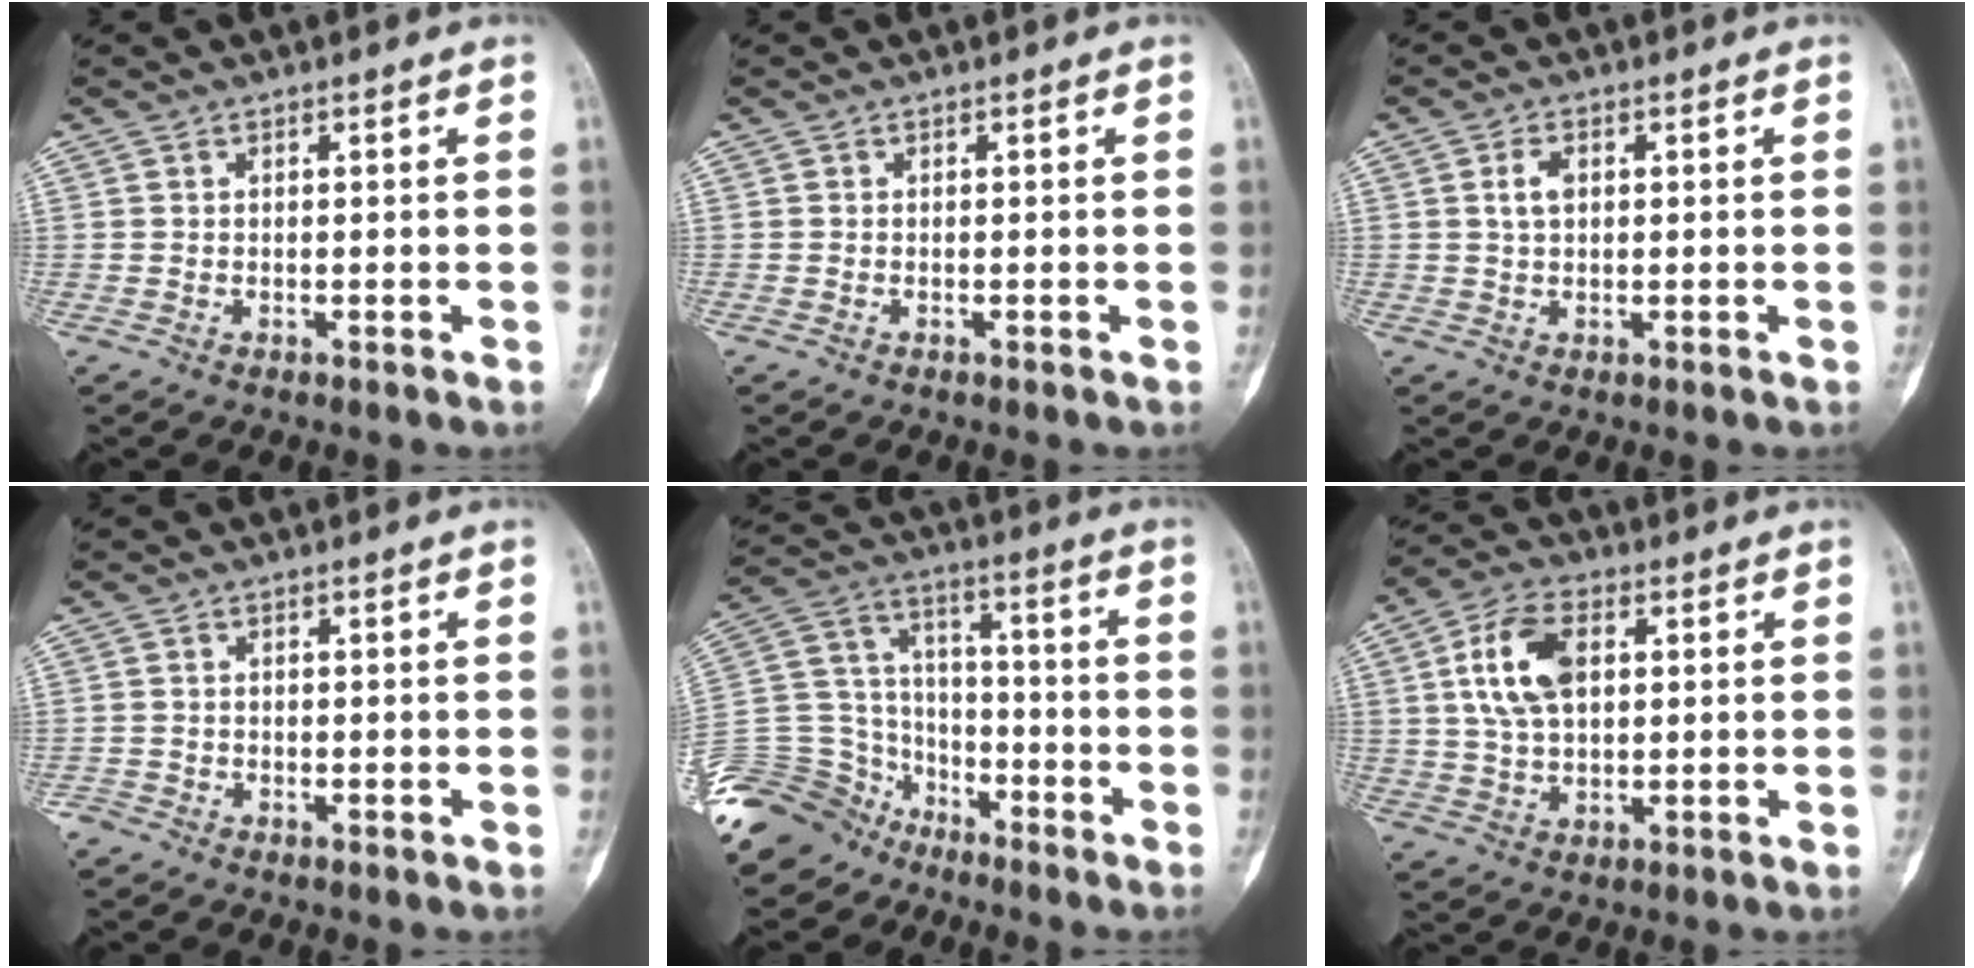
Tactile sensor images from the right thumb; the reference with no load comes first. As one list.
[{"total": 0.0}, {"total": 3.0, "force": [0.7, 1.9, 2.2], "torque": [-0.039, 0.004, 0.013]}, {"total": 1.3, "force": [-1.1, 0.7, -0.1], "torque": [0.005, 0.002, -0.026]}, {"total": 17.5, "force": [-13.2, 11.0, 3.2], "torque": [-0.060, 0.093, -0.245]}, {"total": 11.2, "force": [2.5, 6.8, 8.6], "torque": [-0.157, 0.008, 0.044]}]